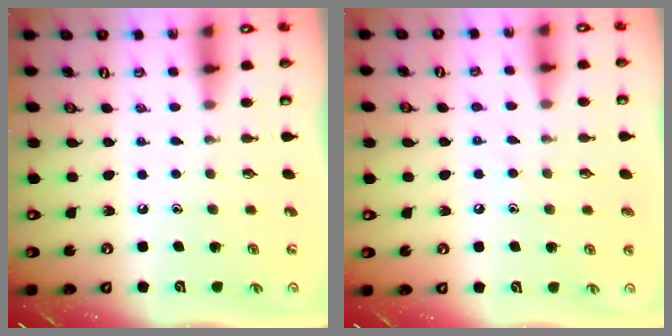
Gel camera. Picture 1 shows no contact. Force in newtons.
{"total": 5.7, "press": 5.6, "slide": 0.6}